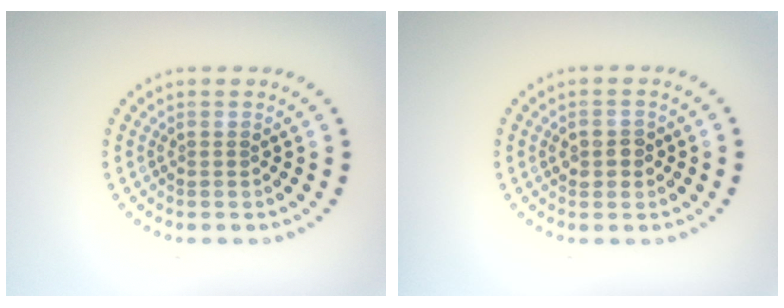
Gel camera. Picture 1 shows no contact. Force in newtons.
{"total": 1.8, "press": 1.8, "slide": 0.1}